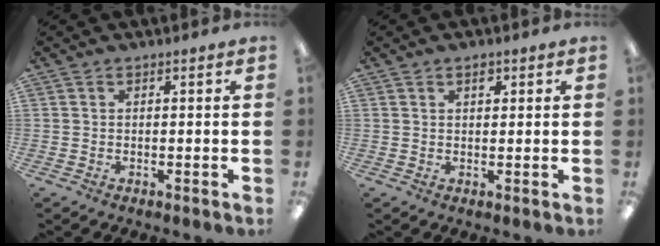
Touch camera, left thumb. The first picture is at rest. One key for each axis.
{"total": 2.2, "fx": 1.3, "fy": 1.2, "fz": 1.2, "tx": -0.002, "ty": -0.007, "tz": 0.018}